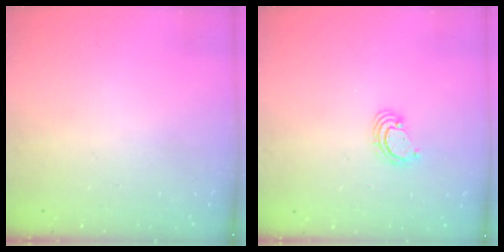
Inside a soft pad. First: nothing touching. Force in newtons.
{"total": 2.5, "press": 2.5, "slide": 0.2}